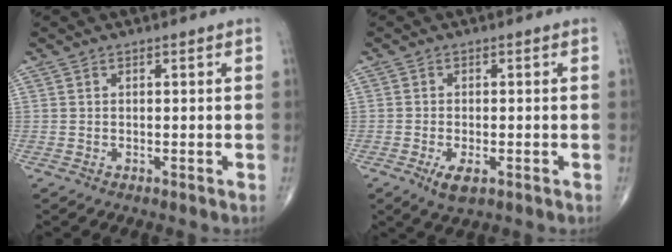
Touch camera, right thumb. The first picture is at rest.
{"total": 3.7, "force": [-1.5, 1.5, 3.0], "torque": [-0.056, -0.006, -0.023]}